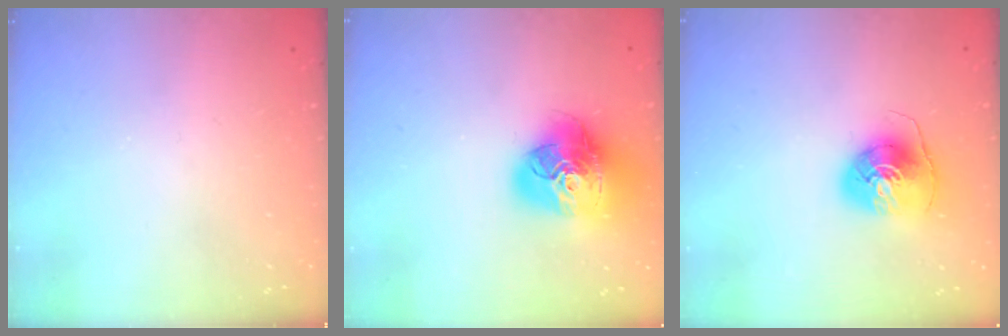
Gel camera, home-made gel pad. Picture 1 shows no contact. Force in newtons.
{"total": 21.4, "press": 21.3, "slide": 2.3}
{"total": 8.2, "press": 8.1, "slide": 0.8}